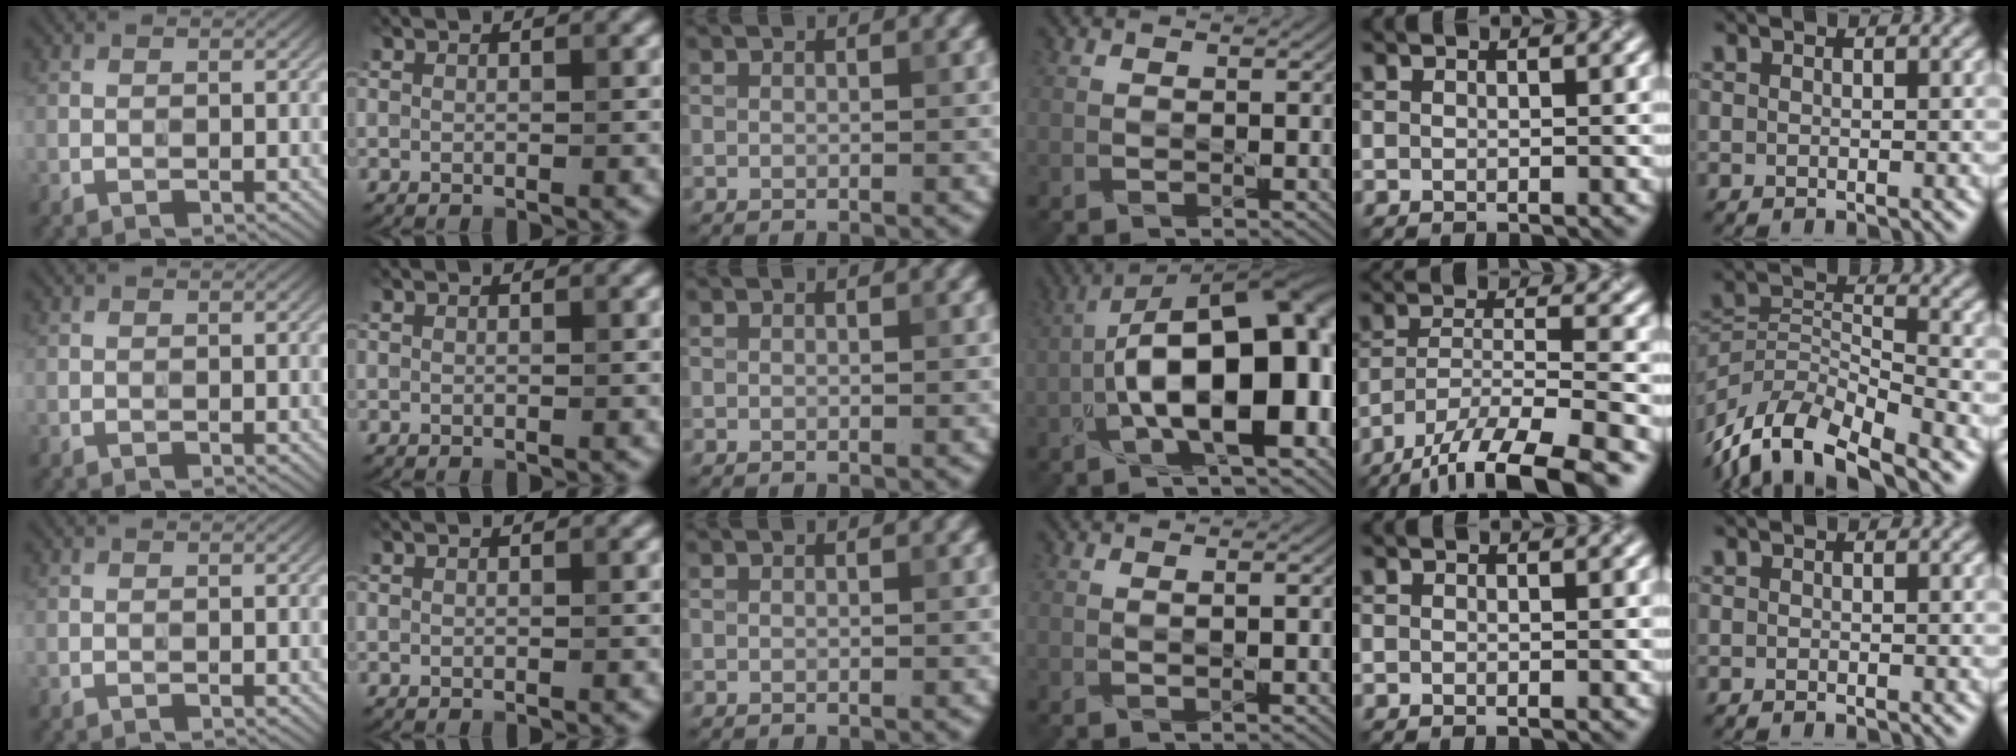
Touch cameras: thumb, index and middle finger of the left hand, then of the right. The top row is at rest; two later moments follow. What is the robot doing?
{"motion": "dispense", "object": "glue bottle"}